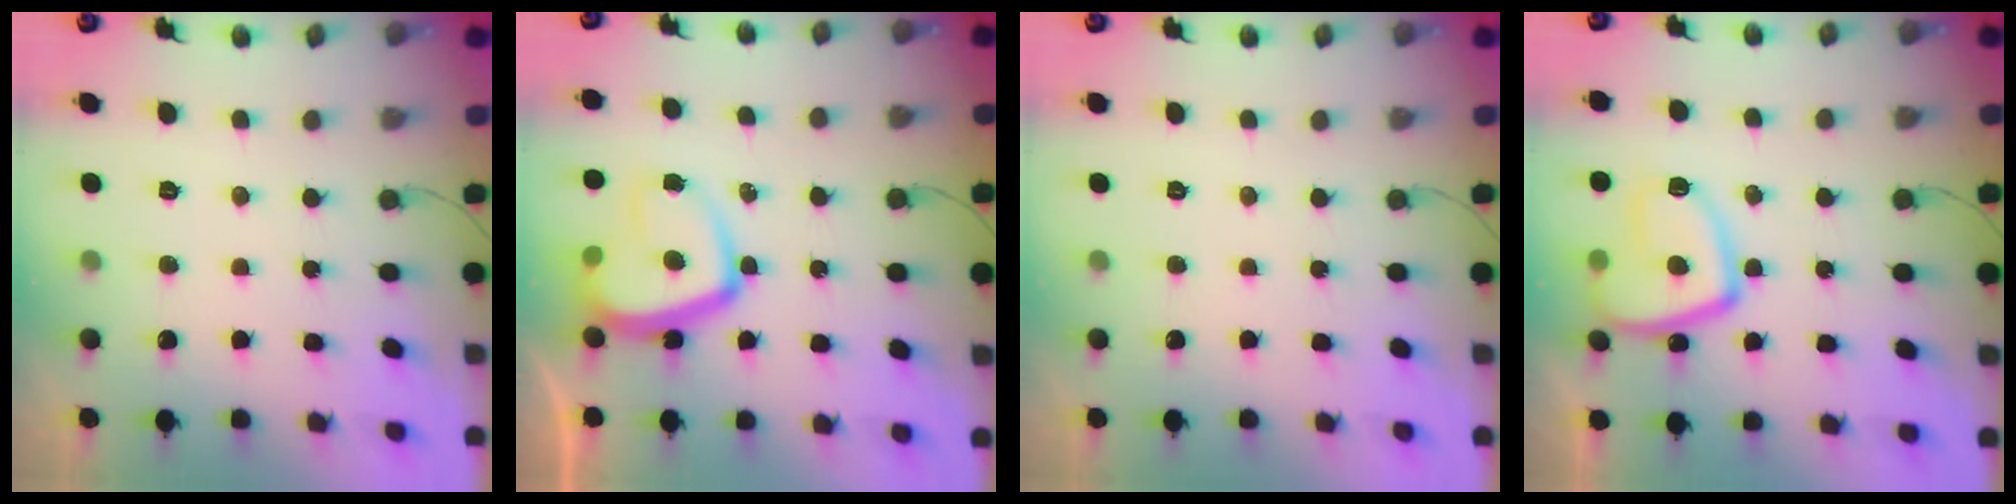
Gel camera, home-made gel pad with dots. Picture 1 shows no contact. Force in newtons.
{"total": 12.3, "press": 12.2, "slide": 1.2}
{"total": 0.0}
{"total": 13.9, "press": 13.8, "slide": 1.6}